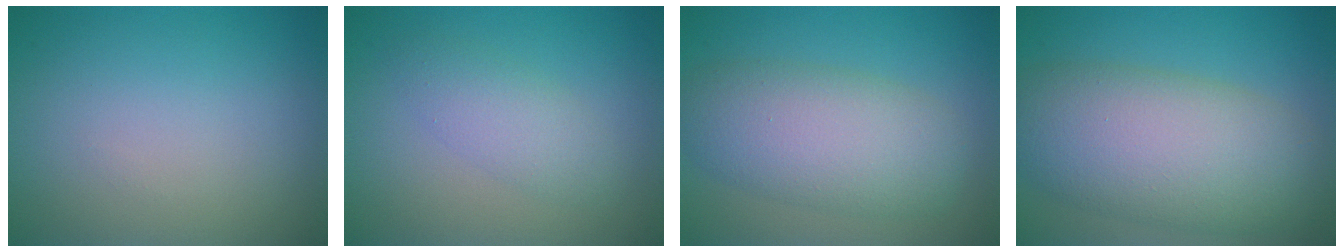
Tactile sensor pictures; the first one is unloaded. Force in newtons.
{"total": 2.7, "press": 2.7, "slide": 0.0}
{"total": 6.8, "press": 6.8, "slide": 0.3}
{"total": 9.7, "press": 9.7, "slide": 0.5}